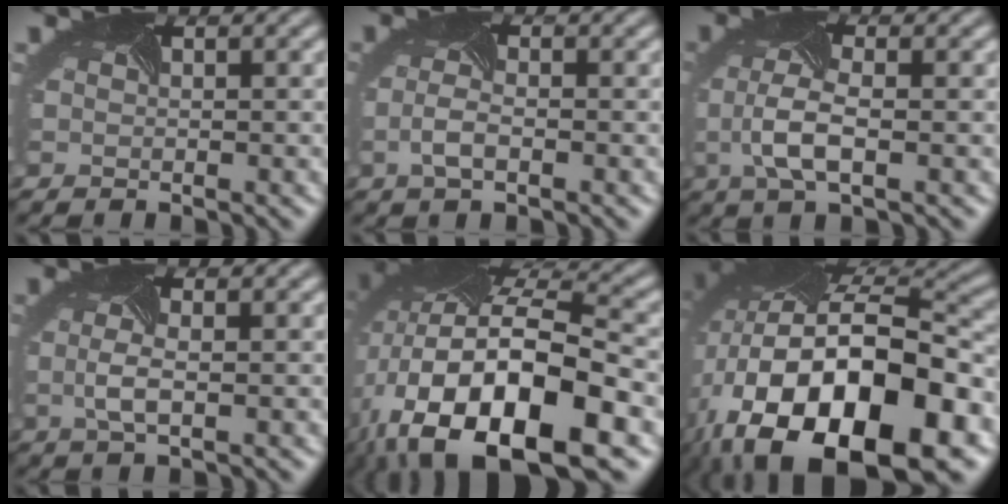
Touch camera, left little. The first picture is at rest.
{"total": 2.0, "force": [-1.2, 0.5, 1.4], "torque": [-0.044, -0.004, -0.018]}
{"total": 3.7, "force": [-1.0, 1.3, 3.3], "torque": [-0.087, -0.002, -0.013]}
{"total": 1.9, "force": [-0.6, 0.4, 1.8], "torque": [-0.049, -0.001, -0.005]}
{"total": 17.6, "force": [-6.5, 8.5, 14.0], "torque": [-0.249, -0.031, -0.079]}
{"total": 19.8, "force": [-7.2, 10.8, 14.9], "torque": [-0.258, -0.041, -0.078]}